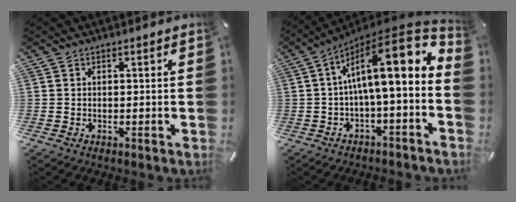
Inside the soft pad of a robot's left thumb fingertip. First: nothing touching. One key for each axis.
{"total": 16.6, "fx": 3.5, "fy": 4.5, "fz": 15.6, "tx": -0.232, "ty": -0.037, "tz": 0.056}